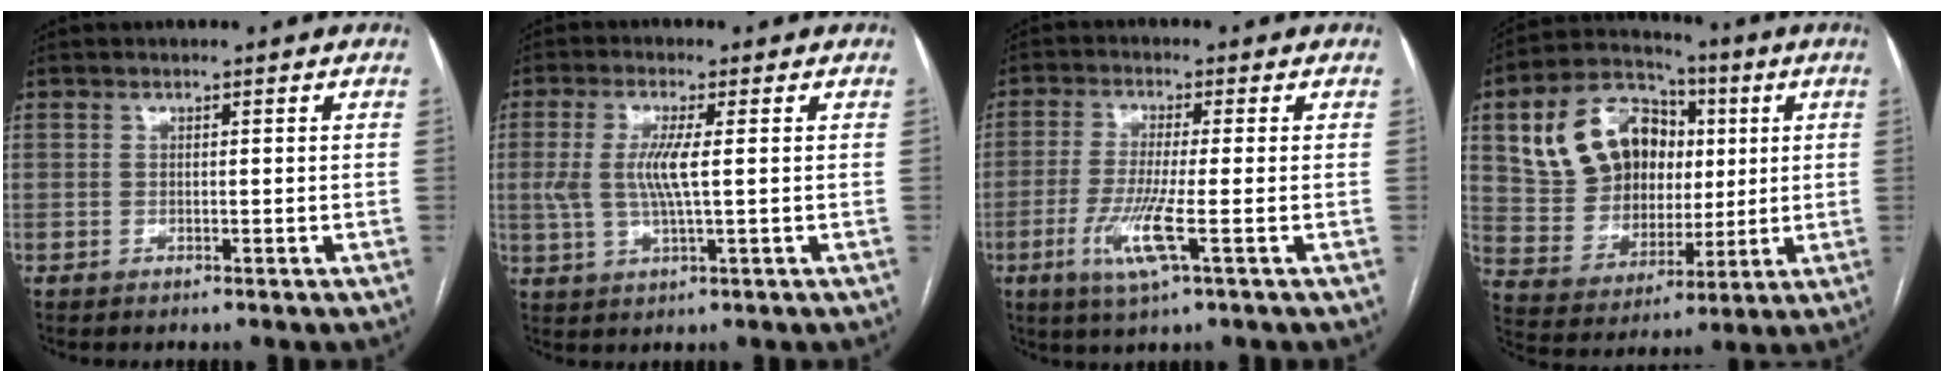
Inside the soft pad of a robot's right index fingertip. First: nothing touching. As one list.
[{"total": 5.8, "force": [0.5, 0.7, 5.7], "torque": [-0.129, 0.001, 0.011]}, {"total": 7.0, "force": [-2.5, -0.1, 6.6], "torque": [-0.136, -0.020, -0.049]}, {"total": 16.4, "force": [5.0, 12.1, 9.9], "torque": [-0.193, 0.049, 0.097]}]